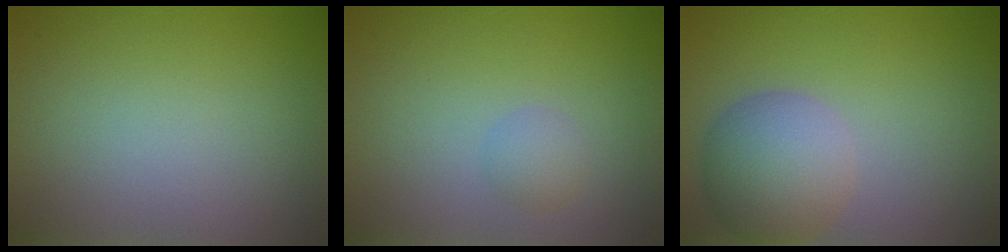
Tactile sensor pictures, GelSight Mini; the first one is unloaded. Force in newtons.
{"total": 1.4, "press": 1.4, "slide": 0.0}
{"total": 5.9, "press": 5.8, "slide": 0.5}